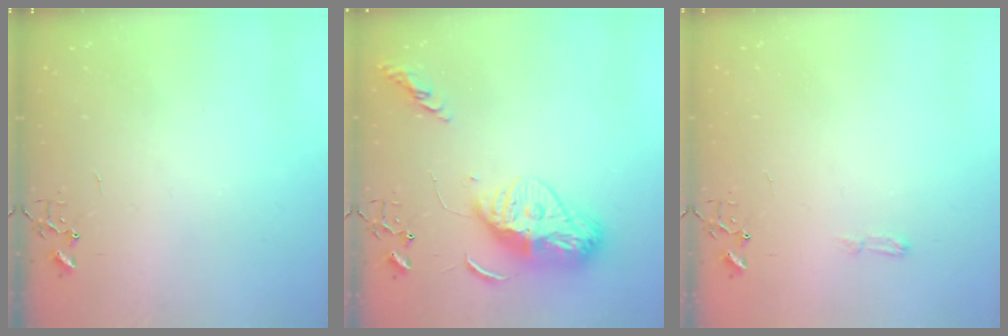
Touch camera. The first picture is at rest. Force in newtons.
{"total": 15.2, "press": 15.2, "slide": 1.3}
{"total": 3.8, "press": 3.8, "slide": 0.5}